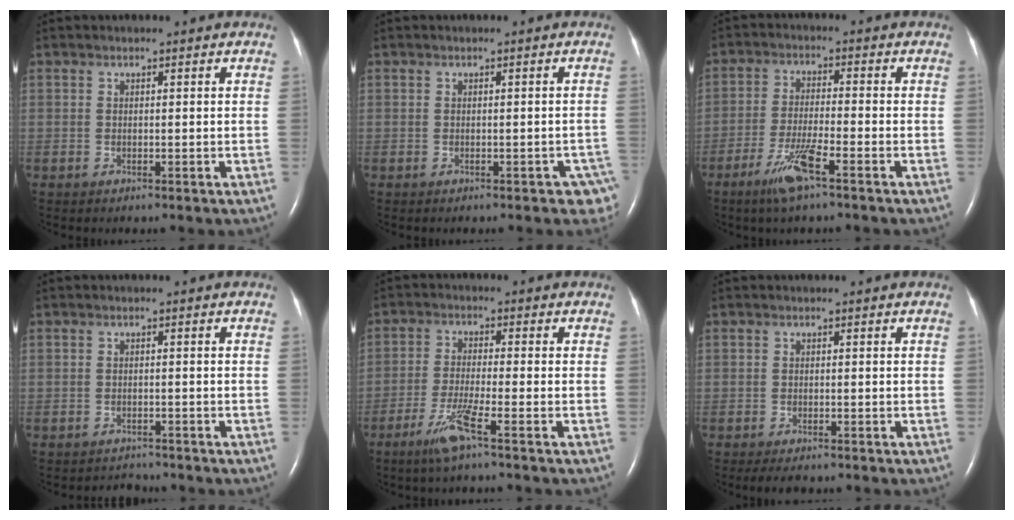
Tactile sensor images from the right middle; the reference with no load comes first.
{"total": 3.4, "force": [-2.2, 1.7, 2.0], "torque": [-0.003, 0.003, -0.024]}
{"total": 6.5, "force": [-4.0, 0.2, 5.1], "torque": [-0.109, -0.012, -0.077]}
{"total": 1.9, "force": [-1.8, 0.5, -0.5], "torque": [0.003, -0.006, -0.025]}
{"total": 5.4, "force": [-3.3, -0.6, 4.2], "torque": [-0.090, -0.012, -0.069]}
{"total": 2.8, "force": [-2.2, 0.9, 1.5], "torque": [-0.026, -0.007, -0.028]}